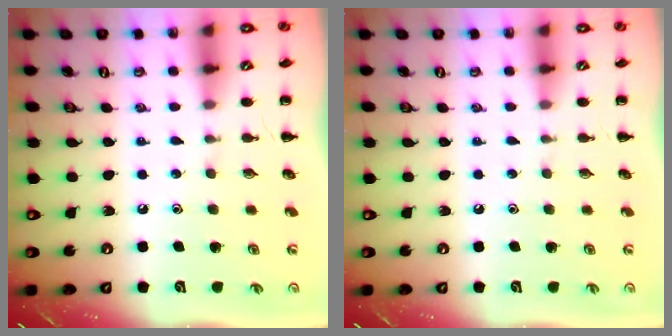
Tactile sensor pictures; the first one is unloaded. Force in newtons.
{"total": 0.0}